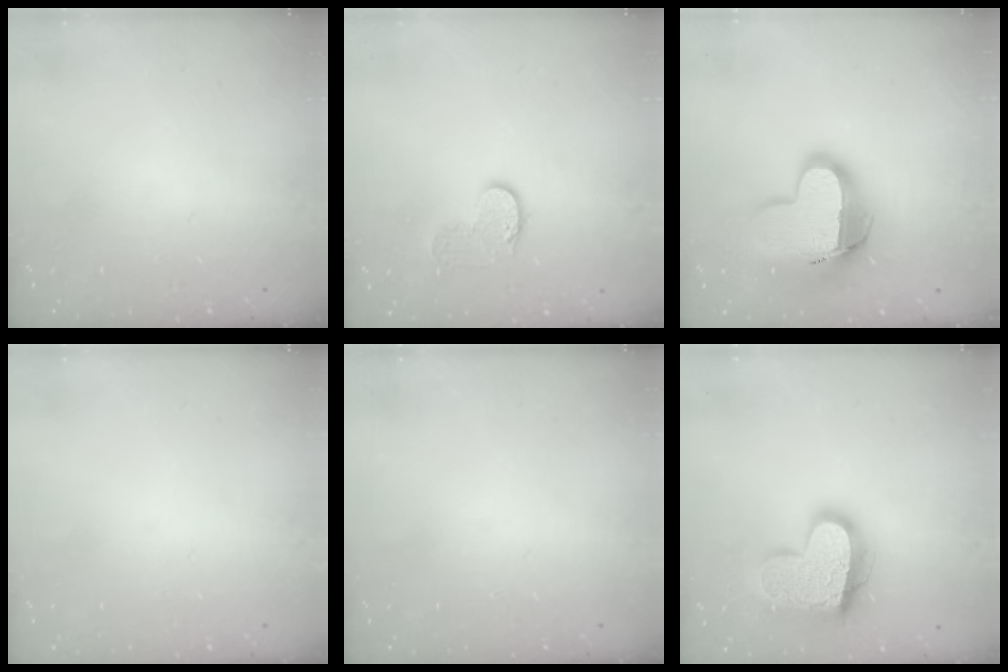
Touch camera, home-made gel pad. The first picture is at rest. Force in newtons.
{"total": 7.4, "press": 7.4, "slide": 0.2}
{"total": 15.3, "press": 15.2, "slide": 1.2}
{"total": 0.0}
{"total": 0.0}
{"total": 18.2, "press": 18.2, "slide": 1.6}